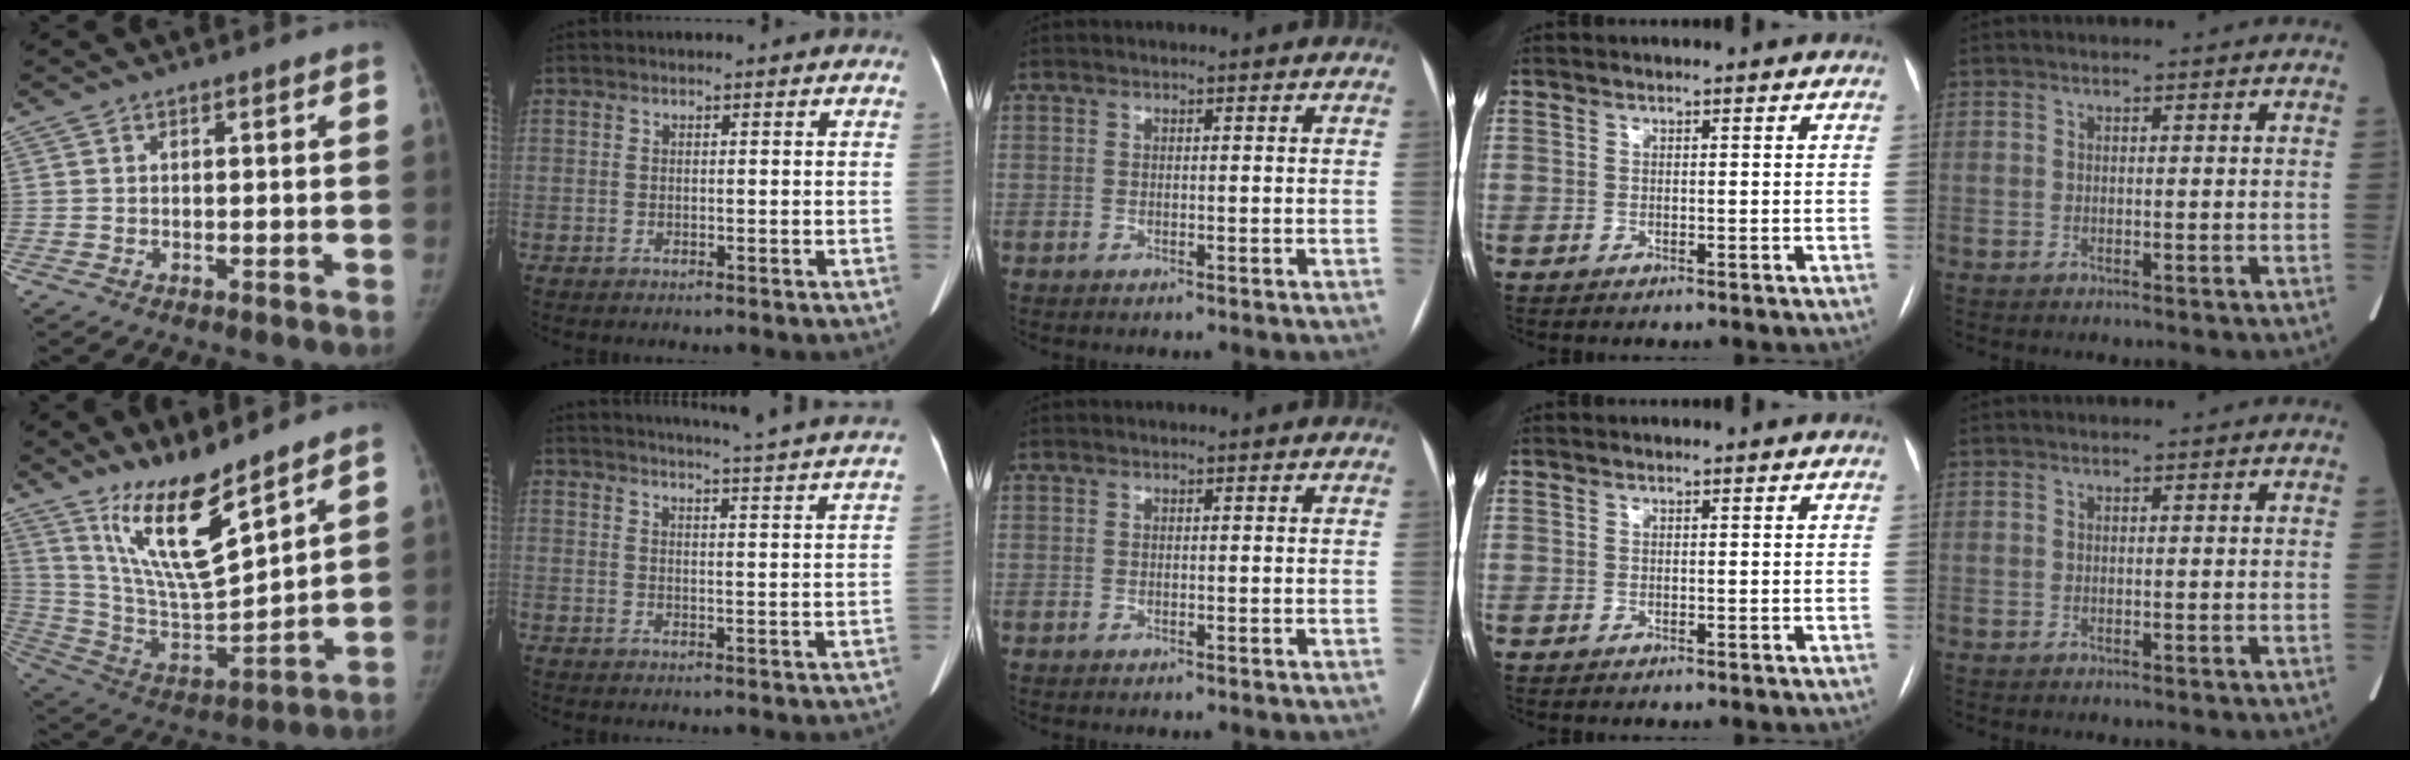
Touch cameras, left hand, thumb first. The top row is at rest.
{"thumb": {"total": 16.9, "force": [11.8, 3.8, 11.5], "torque": [-0.186, -0.078, 0.236]}, "index": {"total": 22.2, "force": [21.0, -1.0, 6.9], "torque": [-0.106, -0.059, 0.245]}}